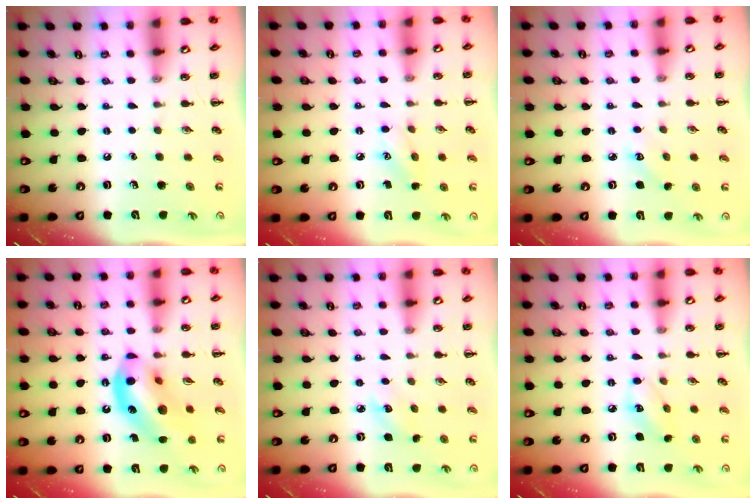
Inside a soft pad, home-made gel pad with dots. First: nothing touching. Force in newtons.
{"total": 6.2, "press": 6.0, "slide": 1.3}
{"total": 2.1, "press": 2.0, "slide": 0.6}
{"total": 14.9, "press": 14.4, "slide": 3.9}
{"total": 4.7, "press": 4.5, "slide": 1.3}
{"total": 6.5, "press": 6.4, "slide": 1.0}